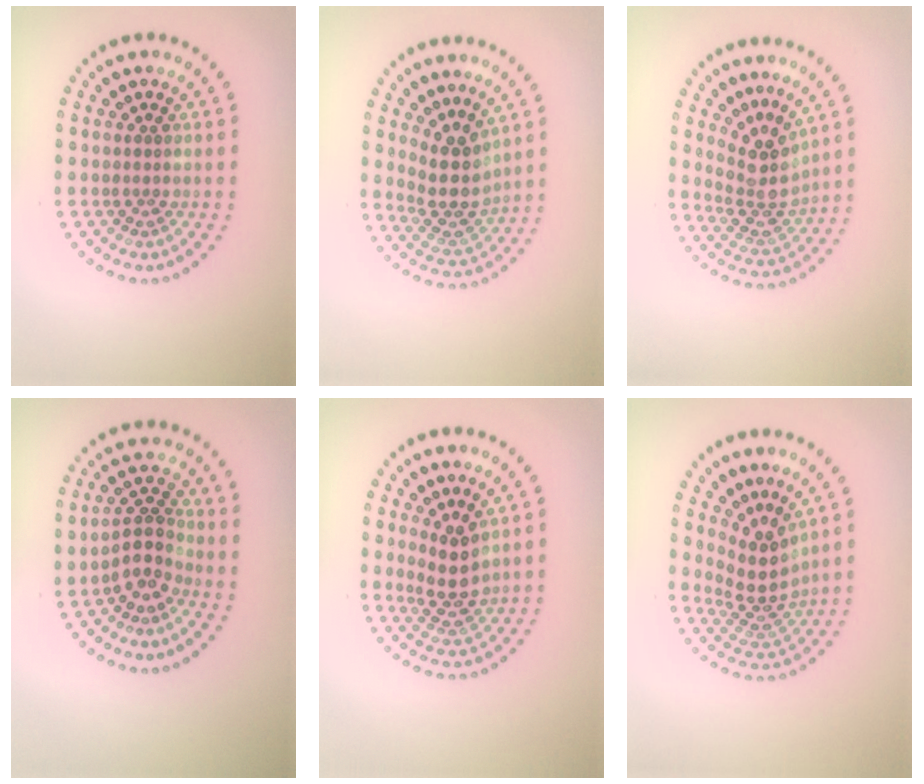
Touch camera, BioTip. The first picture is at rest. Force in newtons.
{"total": 3.9, "press": 3.0, "slide": 2.5}
{"total": 4.1, "press": 2.9, "slide": 2.9}
{"total": 2.9, "press": 2.2, "slide": 1.9}
{"total": 3.2, "press": 2.9, "slide": 1.5}
{"total": 3.9, "press": 2.7, "slide": 2.8}